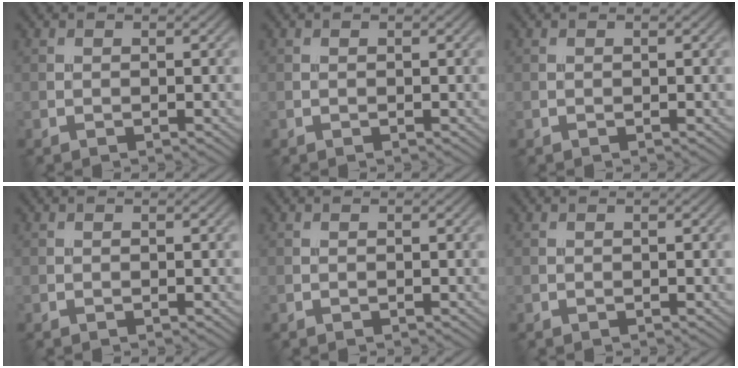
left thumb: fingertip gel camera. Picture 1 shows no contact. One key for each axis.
{"total": 0.0}
{"total": 0.0}
{"total": 0.0}
{"total": 0.0}
{"total": 0.0}